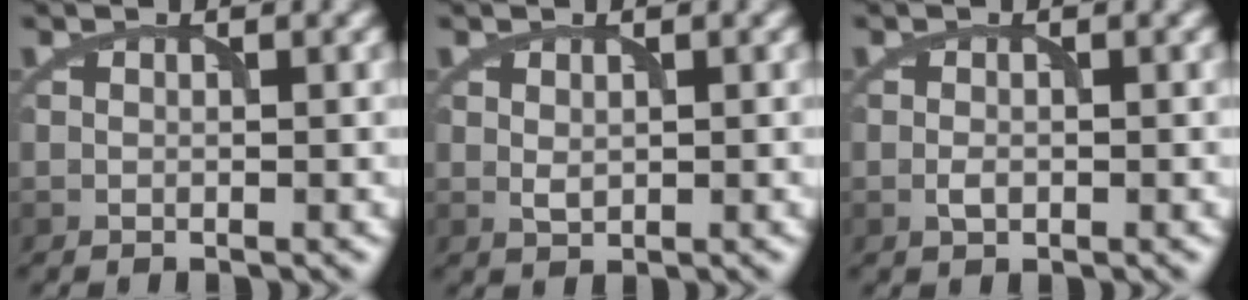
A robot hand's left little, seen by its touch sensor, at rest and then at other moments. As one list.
[{"total": 1.0, "force": [0.2, 0.7, 0.7], "torque": [-0.018, -0.003, 0.009]}, {"total": 1.0, "force": [-0.3, 0.6, 0.7], "torque": [-0.017, 0.000, -0.007]}]